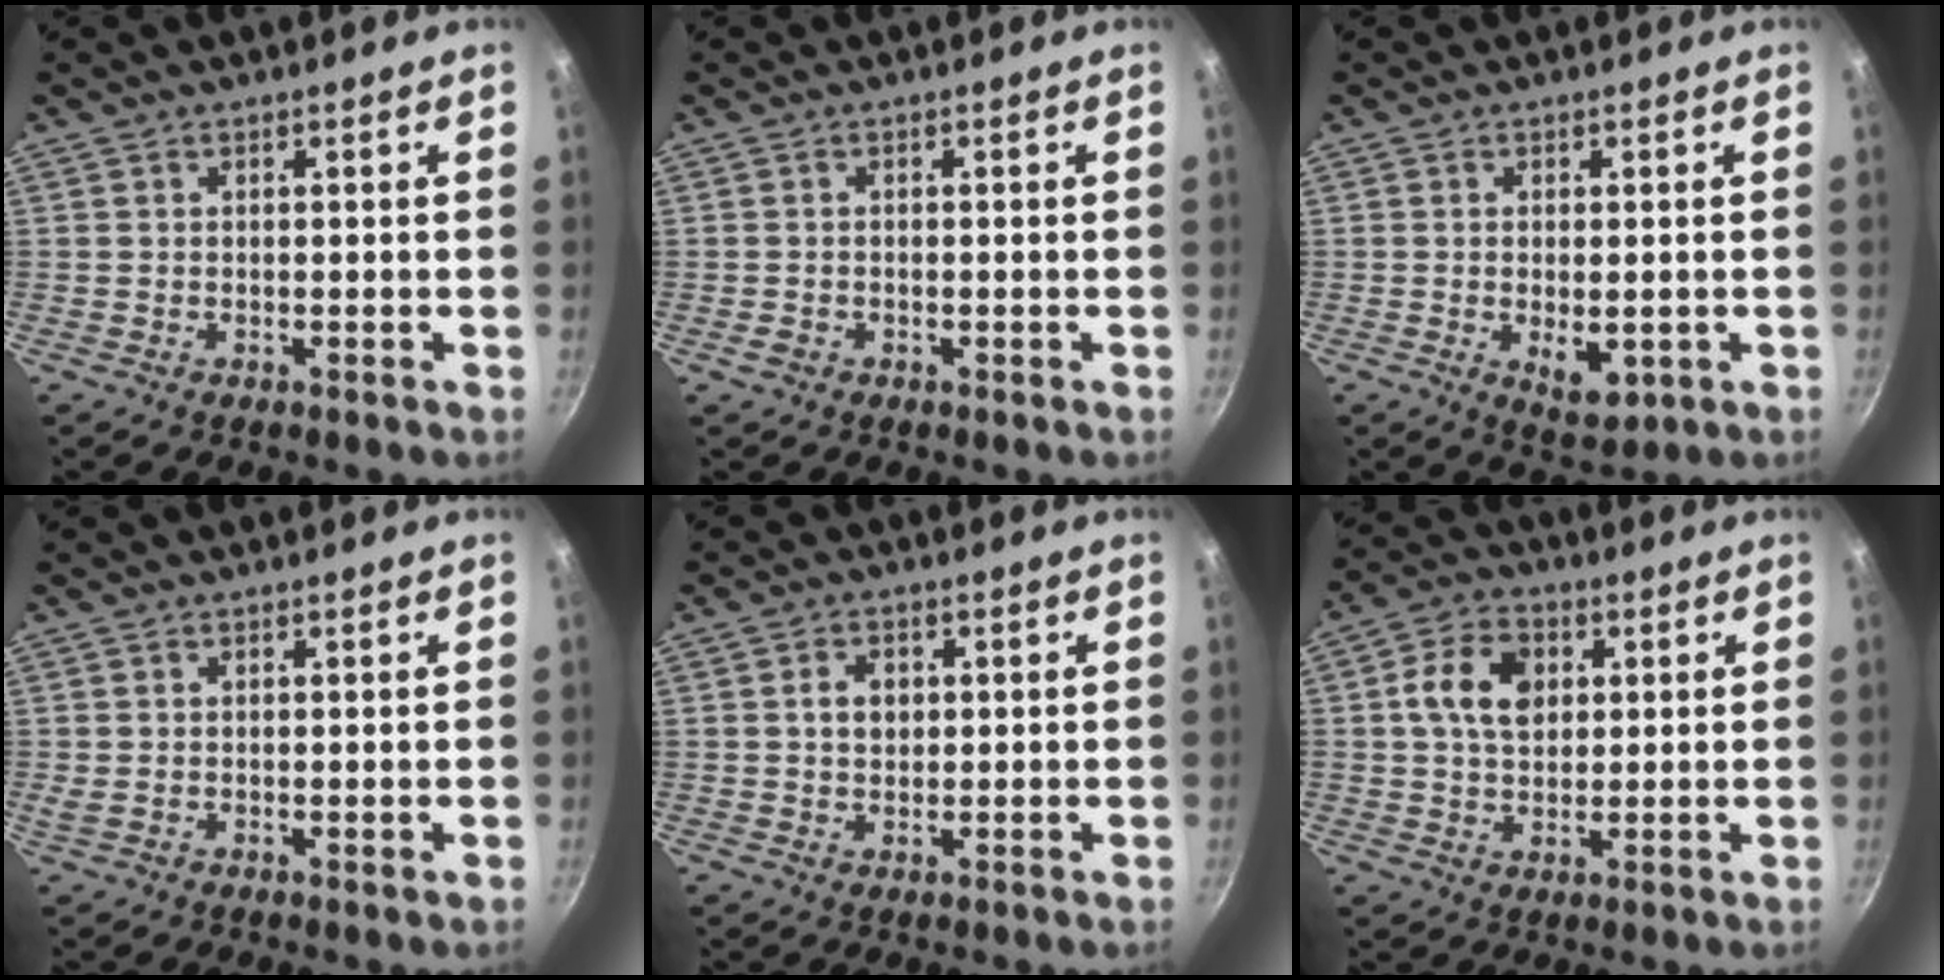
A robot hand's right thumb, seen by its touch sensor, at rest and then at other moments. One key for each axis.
{"total": 1.3, "fx": -0.6, "fy": 0.9, "fz": 0.6, "tx": -0.015, "ty": 0.003, "tz": -0.011}
{"total": 5.8, "fx": -1.0, "fy": 3.1, "fz": 4.8, "tx": -0.066, "ty": -0.010, "tz": -0.006}
{"total": 0.9, "fx": 0.3, "fy": 0.4, "fz": 0.7, "tx": -0.016, "ty": -0.001, "tz": 0.005}
{"total": 3.5, "fx": 0.6, "fy": 2.7, "fz": 2.1, "tx": -0.019, "ty": 0.000, "tz": 0.008}
{"total": 9.4, "fx": 2.1, "fy": 6.8, "fz": 6.0, "tx": -0.090, "ty": 0.006, "tz": 0.027}